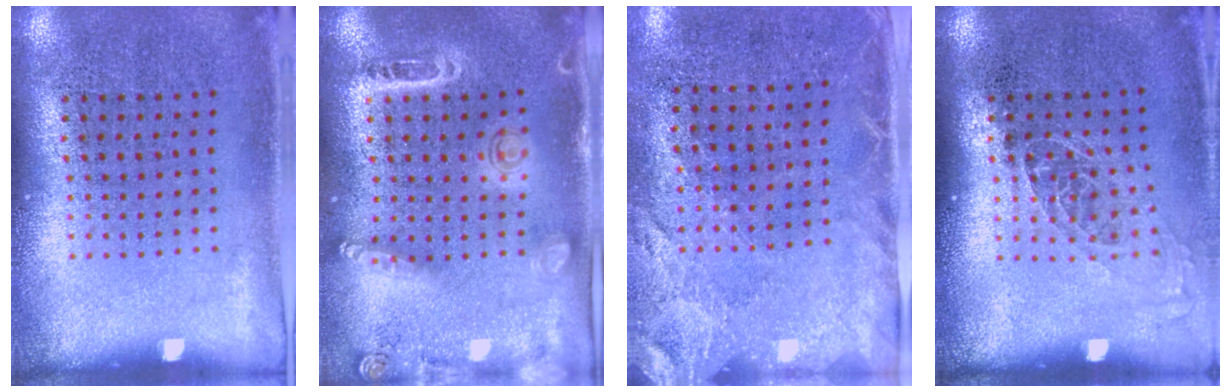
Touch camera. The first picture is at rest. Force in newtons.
{"total": 1.5, "press": 1.4, "slide": 0.6}
{"total": 2.5, "press": 2.1, "slide": 1.3}
{"total": 1.1, "press": 0.9, "slide": 0.6}